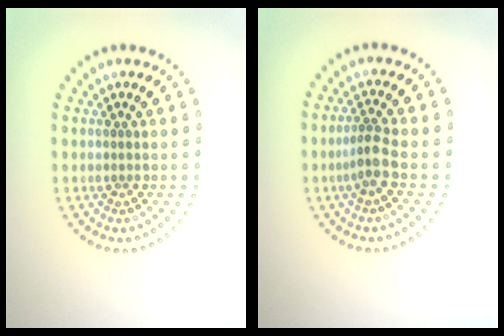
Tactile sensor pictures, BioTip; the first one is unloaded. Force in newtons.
{"total": 2.3, "press": 1.8, "slide": 1.5}